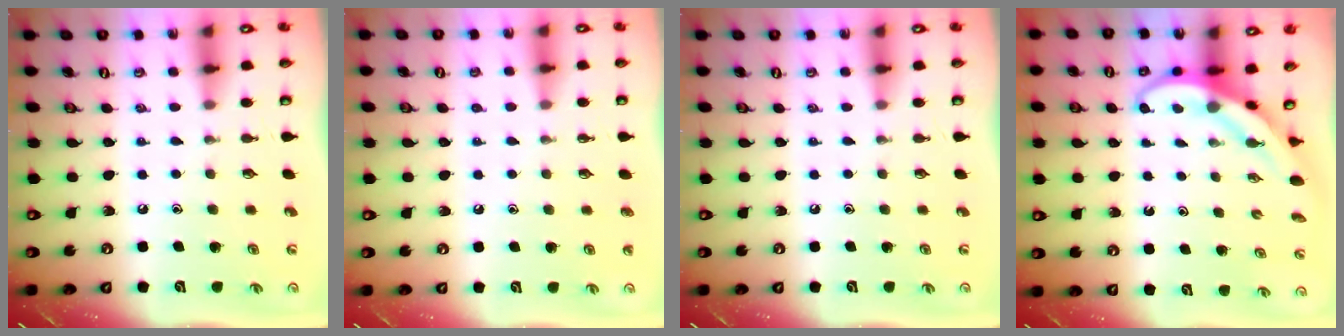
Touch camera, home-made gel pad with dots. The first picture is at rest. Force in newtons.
{"total": 0.7, "press": 0.7, "slide": 0.0}
{"total": 0.0}
{"total": 3.9, "press": 3.9, "slide": 0.4}